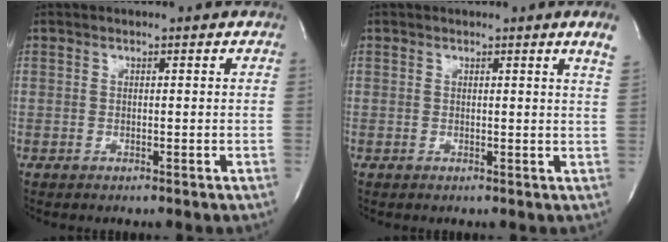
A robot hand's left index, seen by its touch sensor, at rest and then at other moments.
{"total": 2.7, "force": [2.1, -0.8, 1.6], "torque": [-0.026, -0.016, 0.014]}